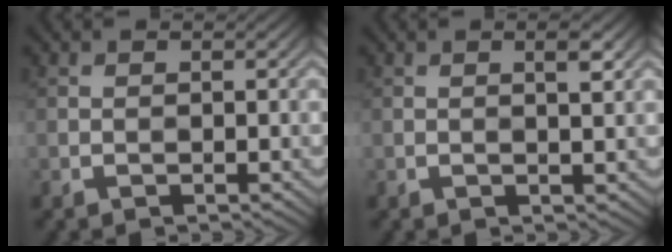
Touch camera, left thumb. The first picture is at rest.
{"total": 2.2, "force": [1.7, 0.0, 1.4], "torque": [-0.008, 0.009, 0.022]}